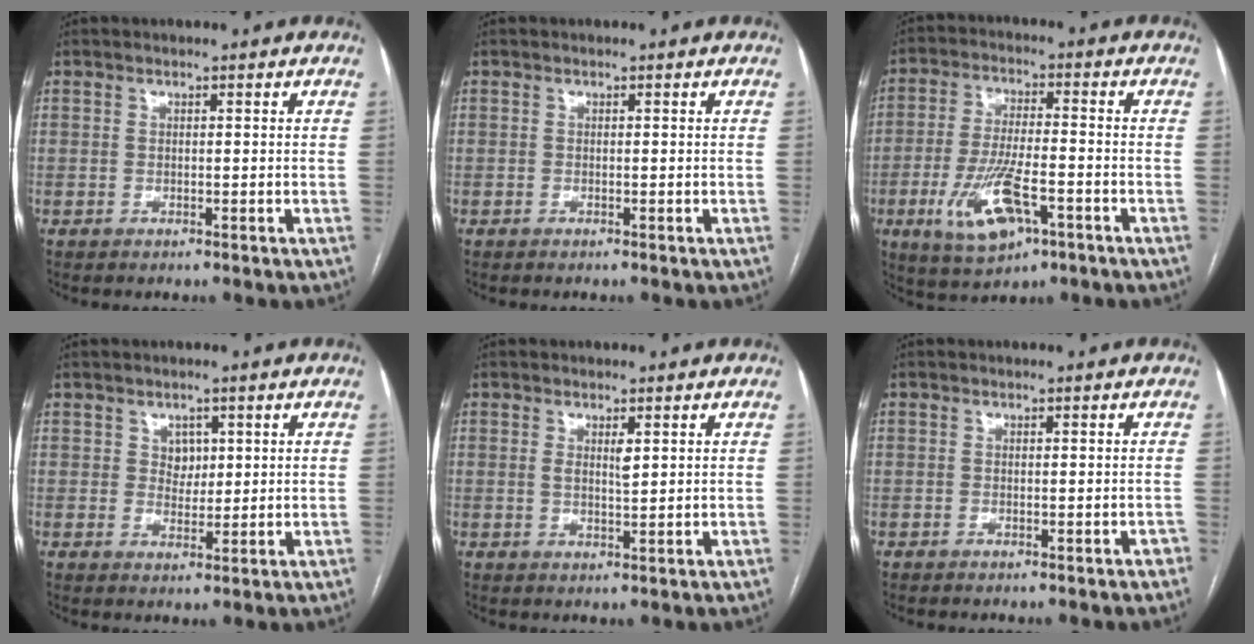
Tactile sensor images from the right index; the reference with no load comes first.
{"total": 0.0}
{"total": 11.0, "force": [-4.5, 3.7, 9.4], "torque": [-0.189, -0.008, -0.072]}
{"total": 2.8, "force": [1.1, 2.2, 1.4], "torque": [-0.018, 0.002, 0.020]}
{"total": 2.2, "force": [0.8, 0.5, 2.0], "torque": [-0.037, -0.006, 0.014]}
{"total": 0.9, "force": [-0.7, 0.4, 0.4], "torque": [-0.004, 0.001, -0.008]}